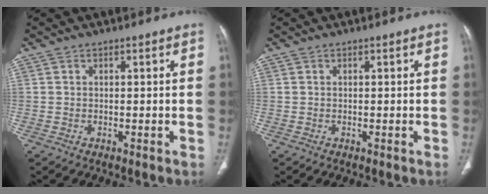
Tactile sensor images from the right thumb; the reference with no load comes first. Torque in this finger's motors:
{"motor_torque": [0.02, 0.02, -0.04, -0.04, 0.02]}